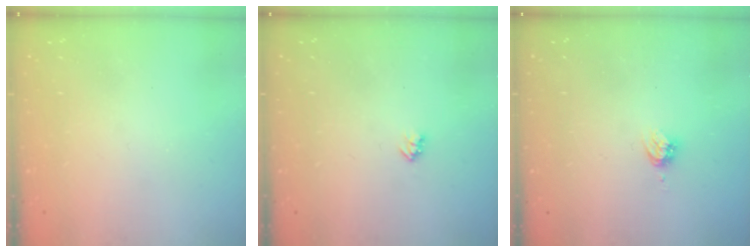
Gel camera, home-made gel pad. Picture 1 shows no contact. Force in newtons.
{"total": 2.0, "press": 2.0, "slide": 0.3}
{"total": 4.5, "press": 4.5, "slide": 0.5}